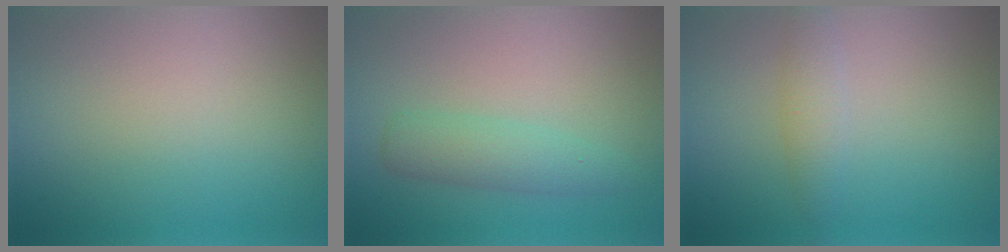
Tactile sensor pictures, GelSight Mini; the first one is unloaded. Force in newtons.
{"total": 2.9, "press": 2.9, "slide": 0.1}
{"total": 2.0, "press": 2.0, "slide": 0.1}